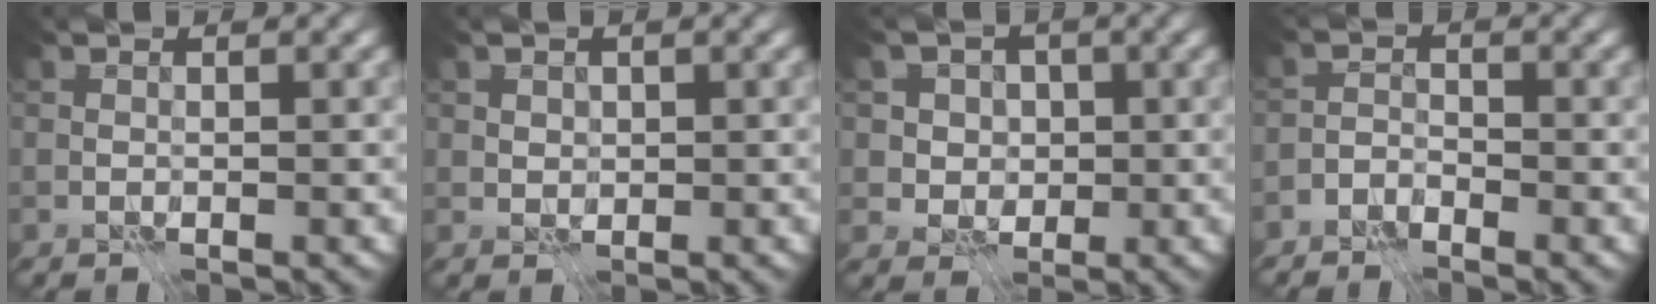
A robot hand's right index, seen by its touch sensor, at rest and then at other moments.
{"total": 1.1, "force": [0.6, 0.9, 0.4], "torque": [-0.004, 0.001, 0.012]}
{"total": 4.8, "force": [1.6, 4.1, 1.9], "torque": [-0.014, 0.010, 0.014]}
{"total": 2.1, "force": [-1.9, 0.6, 0.4], "torque": [-0.006, 0.008, -0.046]}